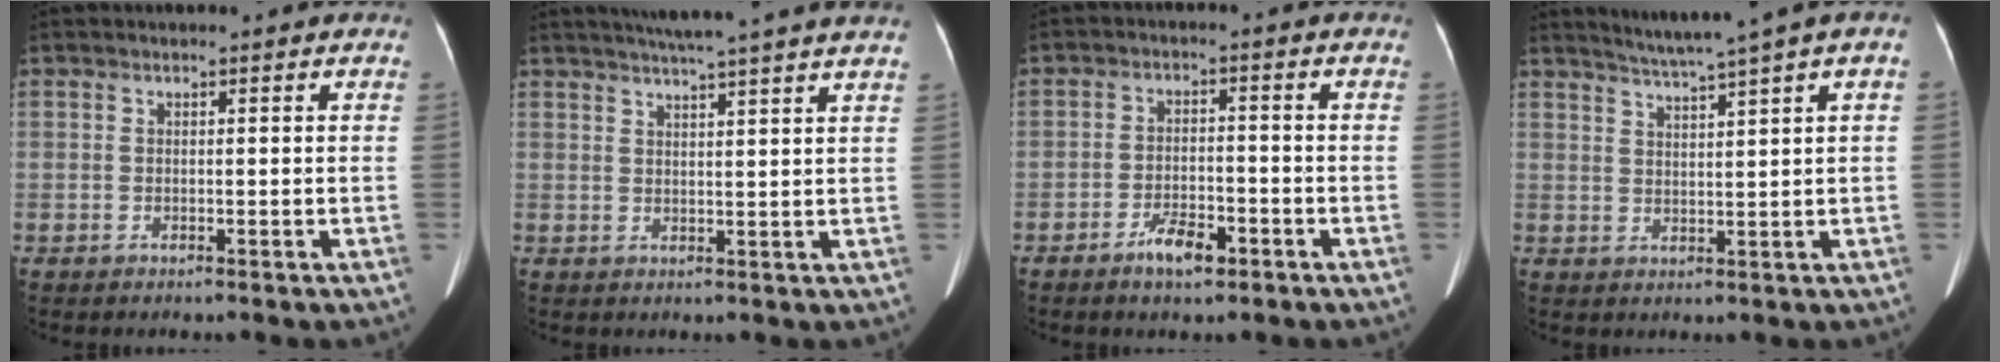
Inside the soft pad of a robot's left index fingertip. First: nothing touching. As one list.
[{"total": 12.8, "force": [11.0, -1.0, 6.5], "torque": [-0.103, 0.013, 0.135]}, {"total": 4.6, "force": [-3.1, 1.6, 3.0], "torque": [-0.059, -0.002, -0.052]}, {"total": 5.5, "force": [4.0, -1.3, 3.6], "torque": [-0.060, 0.008, 0.072]}]